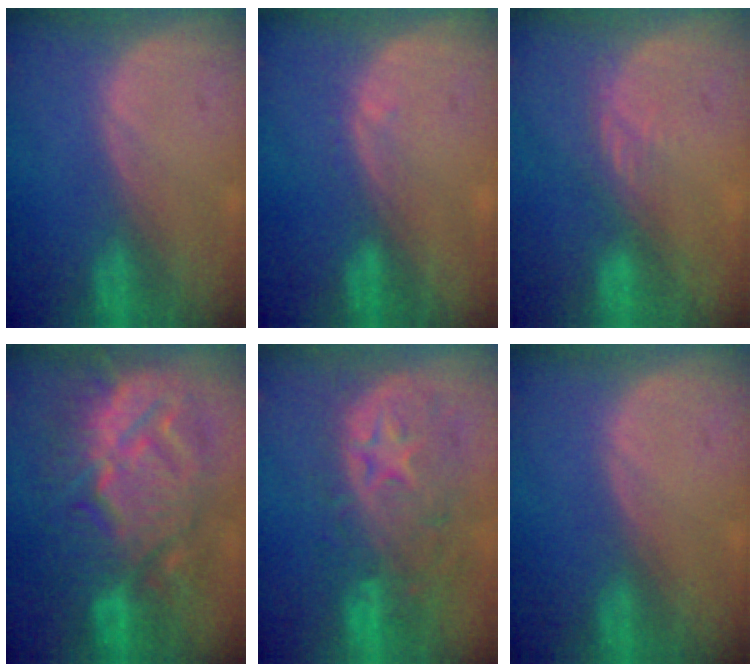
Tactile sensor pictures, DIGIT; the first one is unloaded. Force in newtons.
{"total": 0.7, "press": 0.7, "slide": 0.2}
{"total": 2.5, "press": 2.1, "slide": 1.4}
{"total": 13.9, "press": 13.8, "slide": 1.3}
{"total": 11.2, "press": 9.8, "slide": 5.3}
{"total": 0.0}